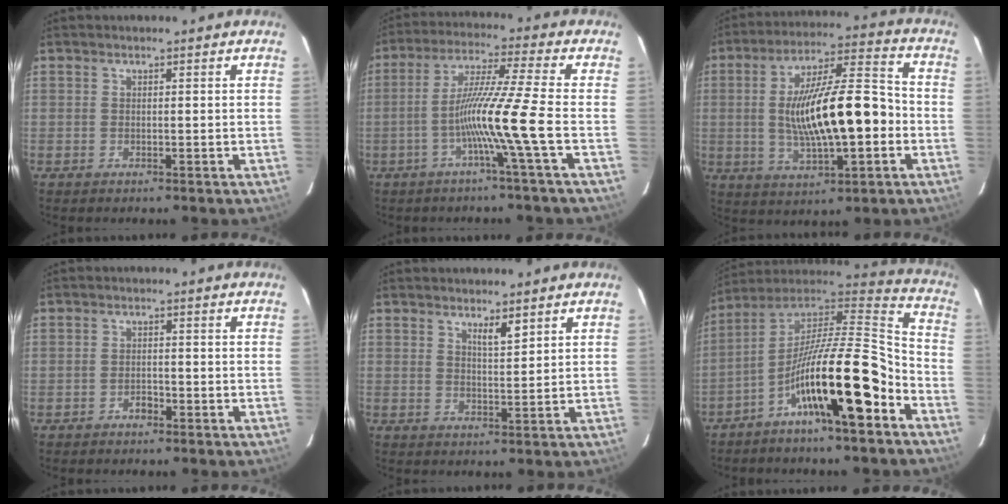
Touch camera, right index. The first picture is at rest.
{"total": 10.6, "force": [-3.2, -2.6, 9.8], "torque": [-0.183, -0.001, -0.065]}
{"total": 16.6, "force": [-1.9, 3.8, 16.1], "torque": [-0.289, 0.017, -0.025]}
{"total": 1.6, "force": [-1.1, 0.9, 0.8], "torque": [-0.011, 0.005, -0.018]}
{"total": 2.5, "force": [1.8, 0.3, 1.7], "torque": [-0.034, -0.006, 0.034]}
{"total": 19.0, "force": [-8.9, 2.0, 16.7], "torque": [-0.284, 0.012, -0.149]}